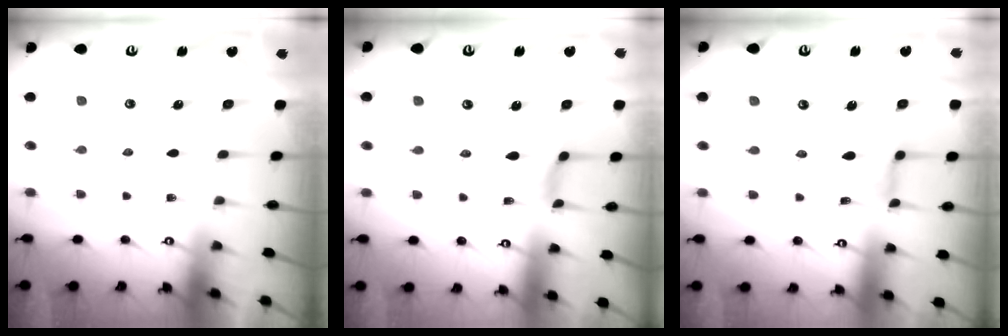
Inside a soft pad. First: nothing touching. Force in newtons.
{"total": 1.8, "press": 1.7, "slide": 0.4}
{"total": 3.8, "press": 3.8, "slide": 0.3}